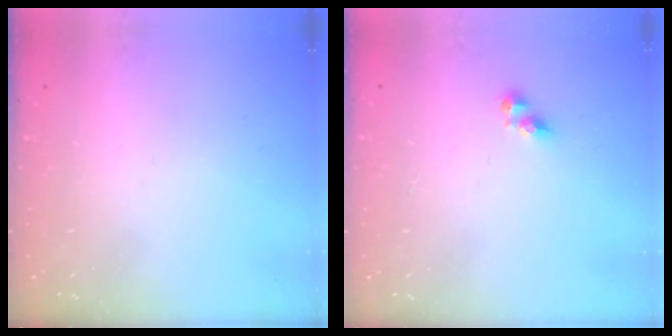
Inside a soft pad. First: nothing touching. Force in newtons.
{"total": 5.1, "press": 5.1, "slide": 0.6}